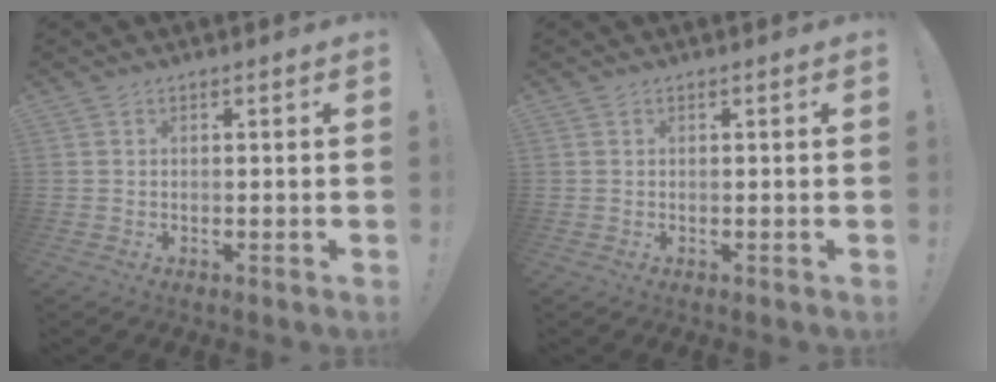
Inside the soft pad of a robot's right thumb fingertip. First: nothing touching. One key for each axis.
{"total": 0.0}